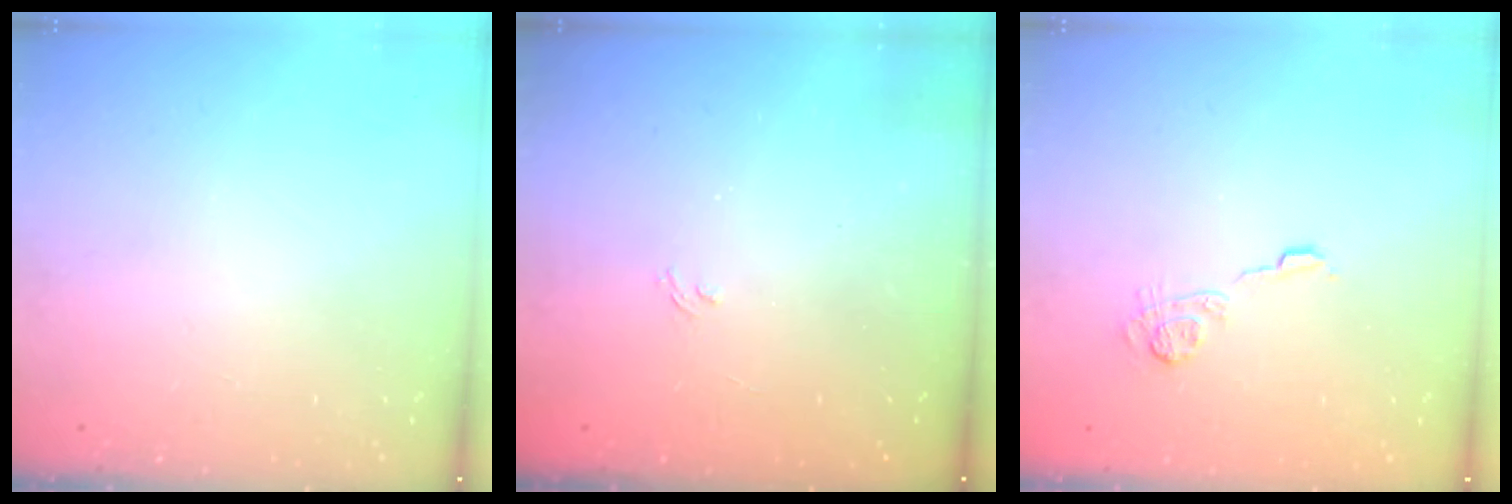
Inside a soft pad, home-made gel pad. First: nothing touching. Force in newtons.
{"total": 1.3, "press": 0.7, "slide": 1.2}
{"total": 7.6, "press": 7.5, "slide": 0.9}